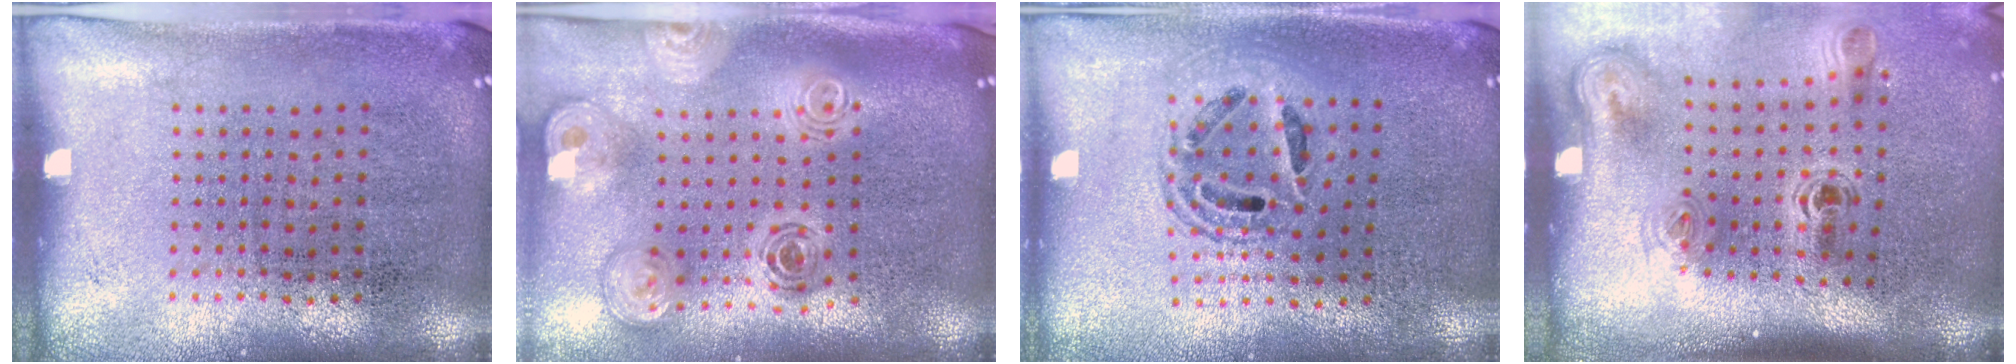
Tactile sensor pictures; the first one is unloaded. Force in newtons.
{"total": 1.9, "press": 1.6, "slide": 1.0}
{"total": 1.5, "press": 1.3, "slide": 0.7}
{"total": 2.4, "press": 1.6, "slide": 1.8}